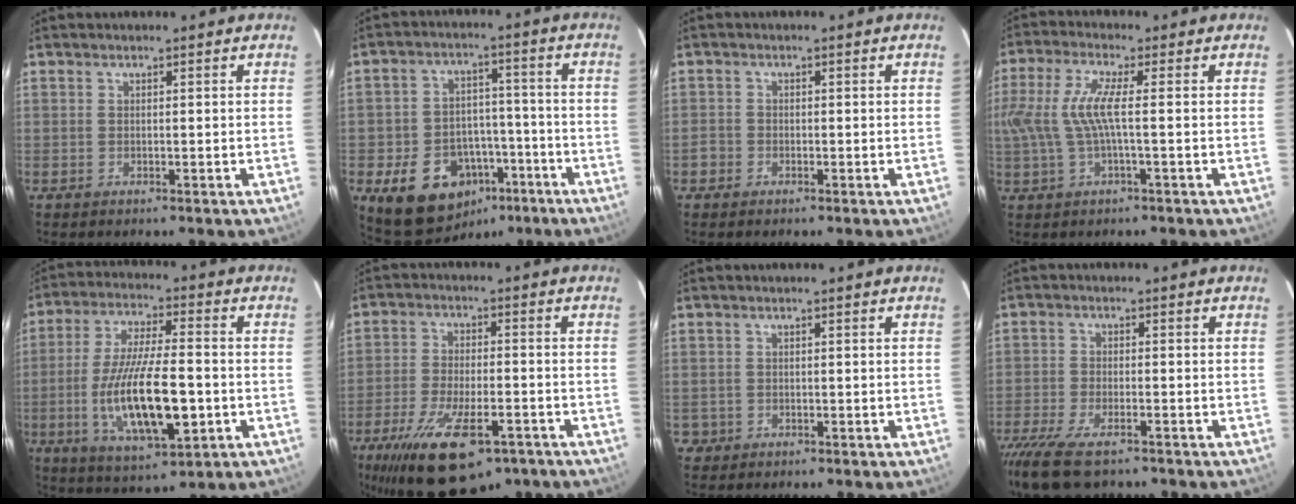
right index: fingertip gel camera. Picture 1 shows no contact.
{"total": 14.4, "force": [-7.2, 10.6, 6.5], "torque": [-0.146, 0.037, -0.082]}
{"total": 2.0, "force": [-1.1, 1.6, 0.2], "torque": [-0.009, 0.005, -0.021]}
{"total": 8.1, "force": [-0.4, 1.0, 8.0], "torque": [-0.171, 0.002, 0.000]}
{"total": 17.3, "force": [-4.0, 5.1, 16.0], "torque": [-0.315, -0.020, -0.062]}
{"total": 18.9, "force": [-11.6, 7.2, 13.0], "torque": [-0.260, -0.041, -0.184]}
{"total": 2.0, "force": [-0.5, 2.0, 0.1], "torque": [-0.003, 0.006, -0.003]}
{"total": 12.0, "force": [-9.3, 3.9, 6.5], "torque": [-0.161, -0.040, -0.171]}